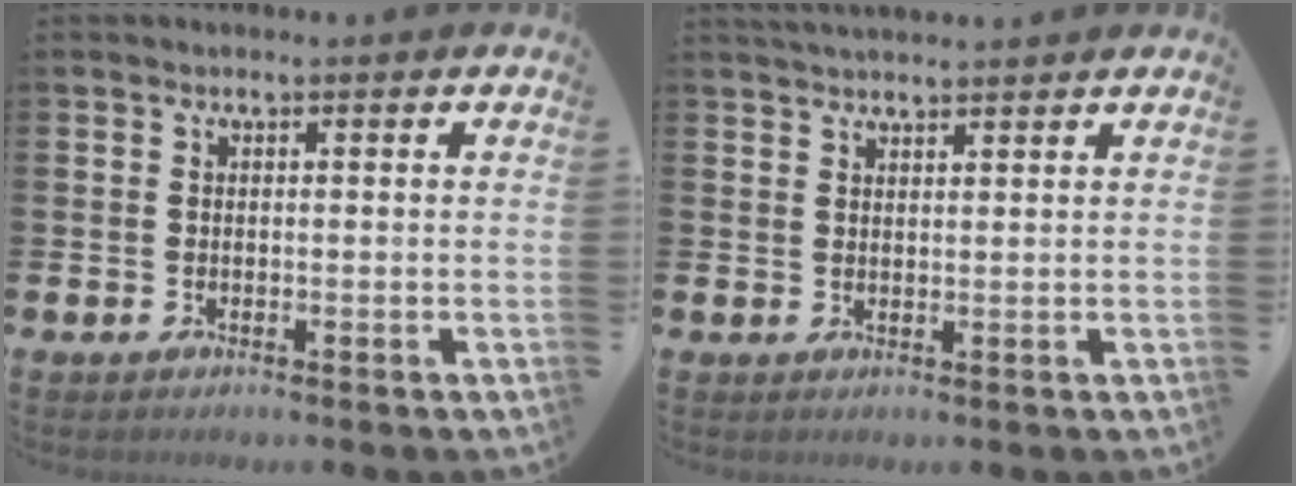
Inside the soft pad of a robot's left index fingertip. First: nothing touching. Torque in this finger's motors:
{"motor_torque": [0.91, -1.22, 0.11, 0.03]}